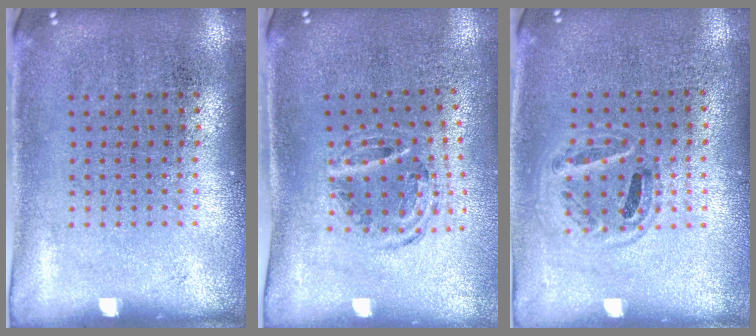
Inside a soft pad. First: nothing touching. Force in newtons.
{"total": 0.9, "press": 0.9, "slide": 0.2}
{"total": 1.0, "press": 0.9, "slide": 0.4}